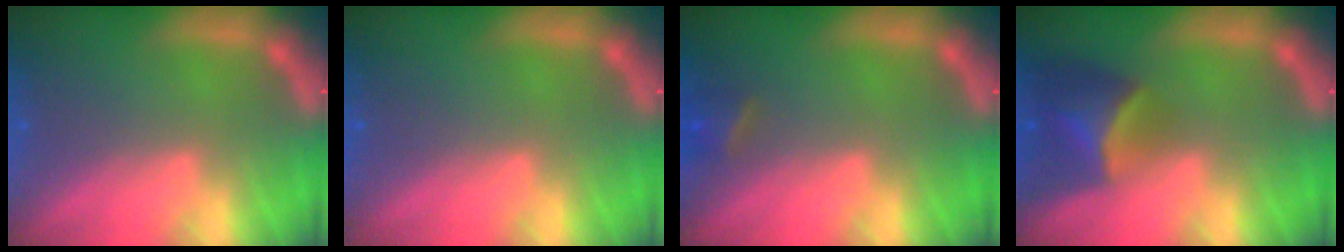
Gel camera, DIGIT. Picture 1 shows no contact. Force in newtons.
{"total": 0.0}
{"total": 1.9}
{"total": 5.5}